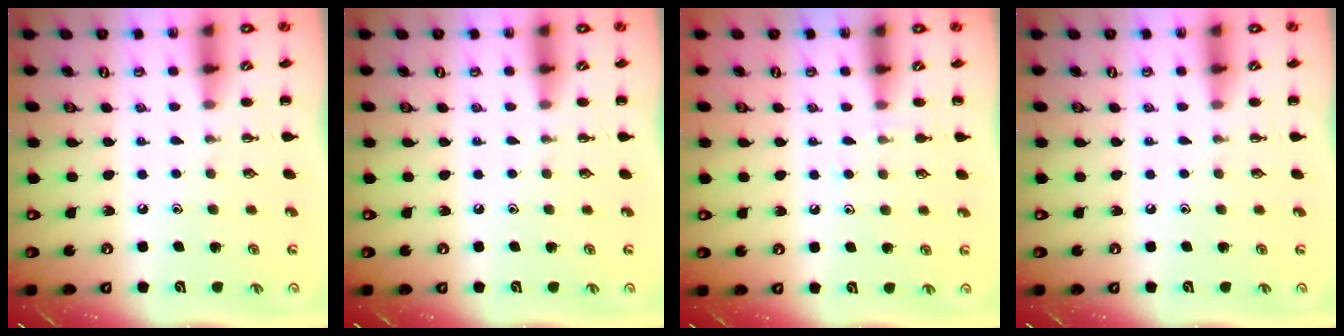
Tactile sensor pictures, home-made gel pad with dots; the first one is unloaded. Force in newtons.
{"total": 0.0}
{"total": 5.9, "press": 5.6, "slide": 1.9}
{"total": 0.0}